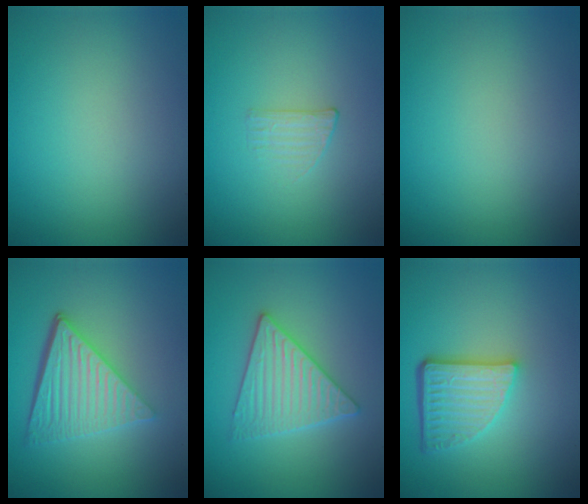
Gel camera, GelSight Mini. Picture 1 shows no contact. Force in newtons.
{"total": 1.0, "press": 0.3, "slide": 1.0}
{"total": 0.0}
{"total": 6.0, "press": 4.2, "slide": 4.3}
{"total": 3.7, "press": 3.7, "slide": 0.4}
{"total": 4.9, "press": 3.6, "slide": 3.4}